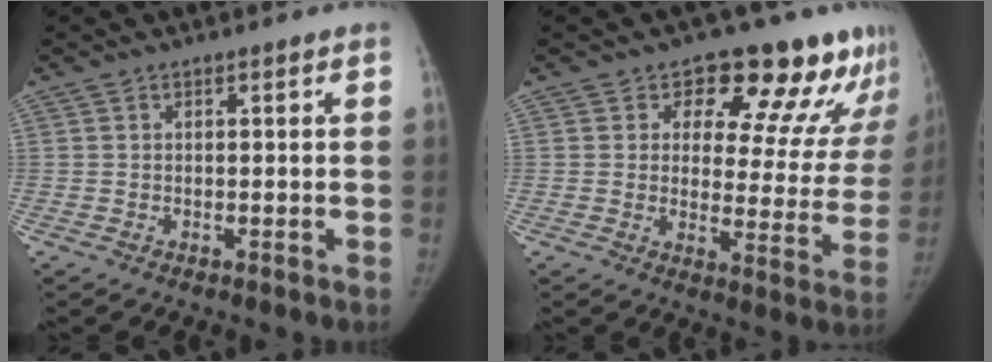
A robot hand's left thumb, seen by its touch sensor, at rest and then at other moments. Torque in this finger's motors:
{"motor_torque": [0.01, 0.14, 0.58, -0.26, 0.02]}